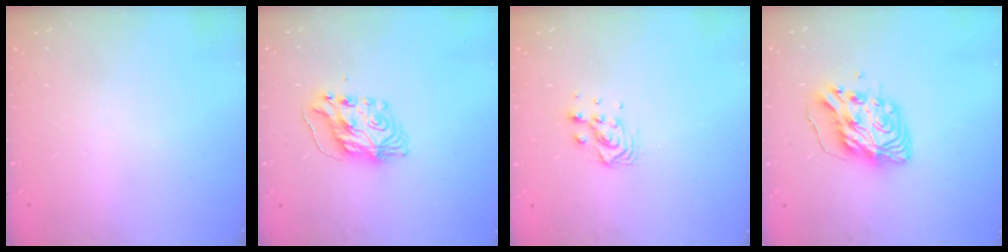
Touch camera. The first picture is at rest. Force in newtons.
{"total": 9.3, "press": 9.3, "slide": 0.9}
{"total": 6.9, "press": 6.9, "slide": 0.4}
{"total": 11.0, "press": 10.9, "slide": 1.6}